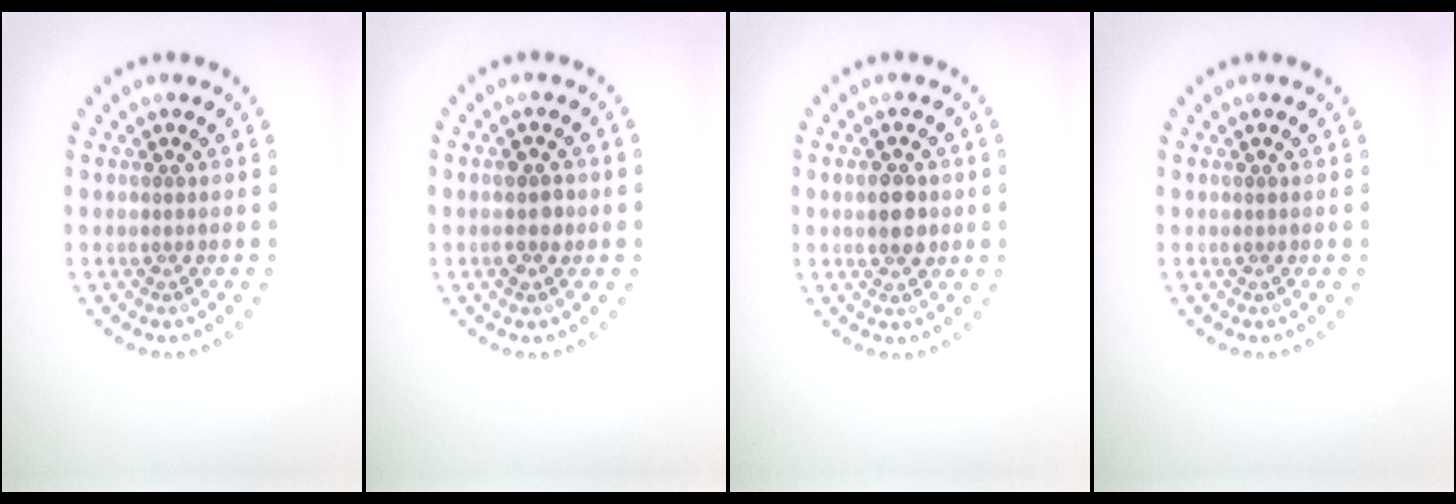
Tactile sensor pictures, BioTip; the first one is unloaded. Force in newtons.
{"total": 1.6, "press": 1.6, "slide": 0.1}
{"total": 2.8, "press": 2.8, "slide": 0.2}
{"total": 0.0}